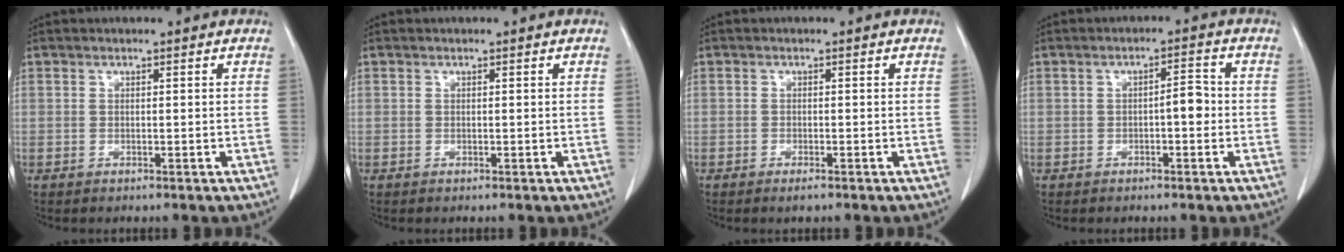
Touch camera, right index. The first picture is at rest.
{"total": 0.0}
{"total": 1.2, "force": [-0.9, 0.1, 0.8], "torque": [-0.015, -0.003, -0.012]}
{"total": 2.9, "force": [-0.5, 0.8, 2.7], "torque": [-0.036, 0.009, -0.008]}